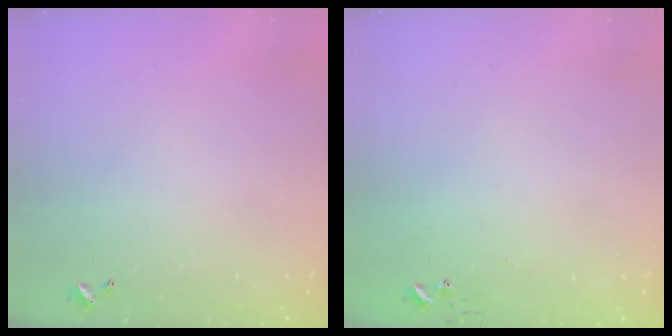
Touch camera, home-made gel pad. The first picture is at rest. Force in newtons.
{"total": 3.9, "press": 3.9, "slide": 0.3}